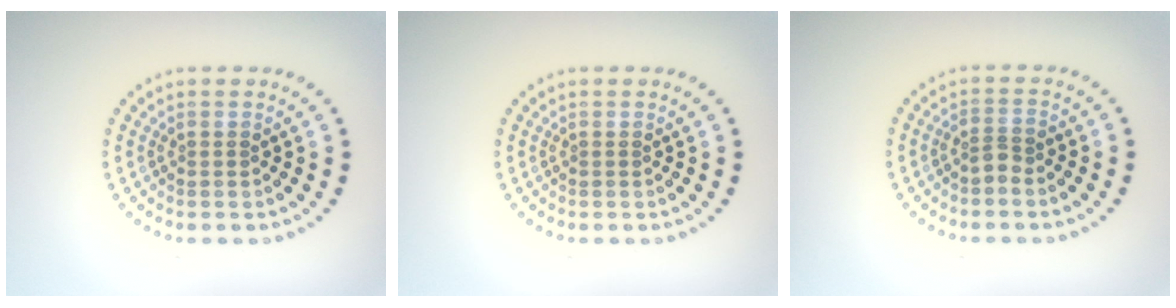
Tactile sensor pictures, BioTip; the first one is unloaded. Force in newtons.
{"total": 0.0}
{"total": 1.4, "press": 1.1, "slide": 0.9}